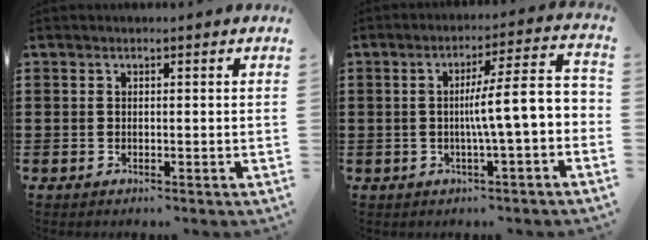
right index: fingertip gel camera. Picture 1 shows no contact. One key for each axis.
{"total": 9.5, "fx": -0.8, "fy": 1.2, "fz": 9.4, "tx": -0.150, "ty": -0.004, "tz": -0.021}